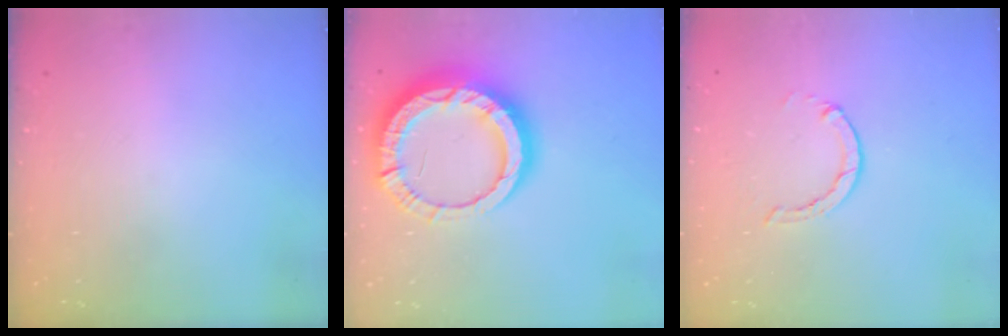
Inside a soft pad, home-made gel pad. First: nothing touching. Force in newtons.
{"total": 17.4, "press": 17.3, "slide": 1.8}
{"total": 1.3, "press": 1.2, "slide": 0.3}